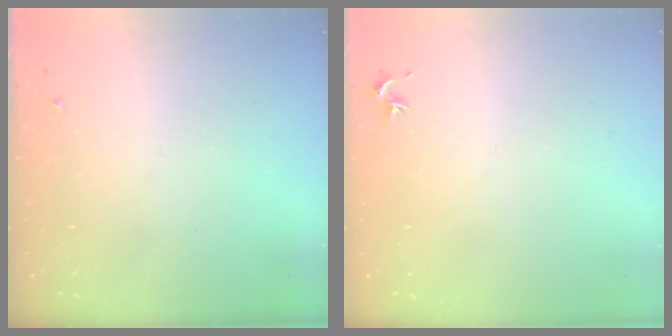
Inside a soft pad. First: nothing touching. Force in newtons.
{"total": 0.8, "press": 0.7, "slide": 0.3}